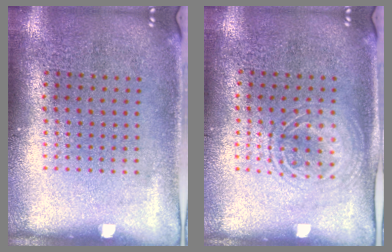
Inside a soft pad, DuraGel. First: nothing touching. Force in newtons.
{"total": 1.5, "press": 1.3, "slide": 0.6}